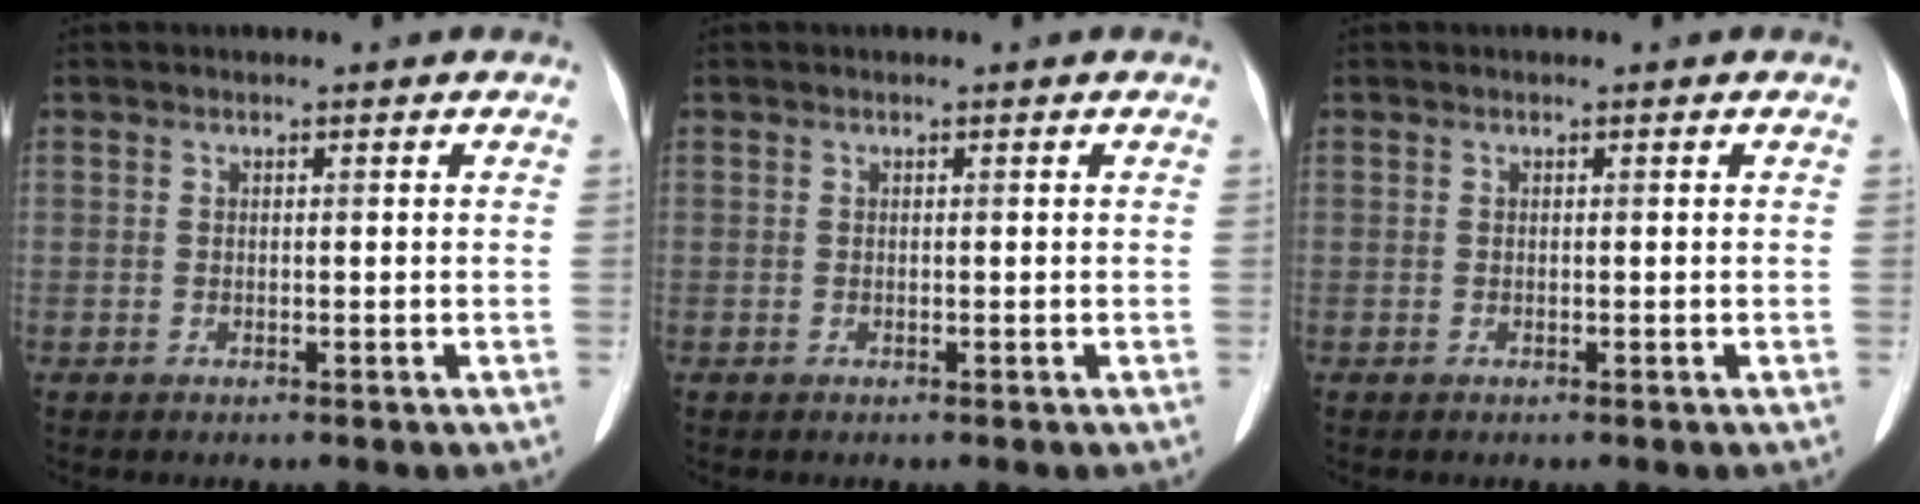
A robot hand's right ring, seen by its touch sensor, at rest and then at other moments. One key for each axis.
{"total": 0.0}
{"total": 0.0}